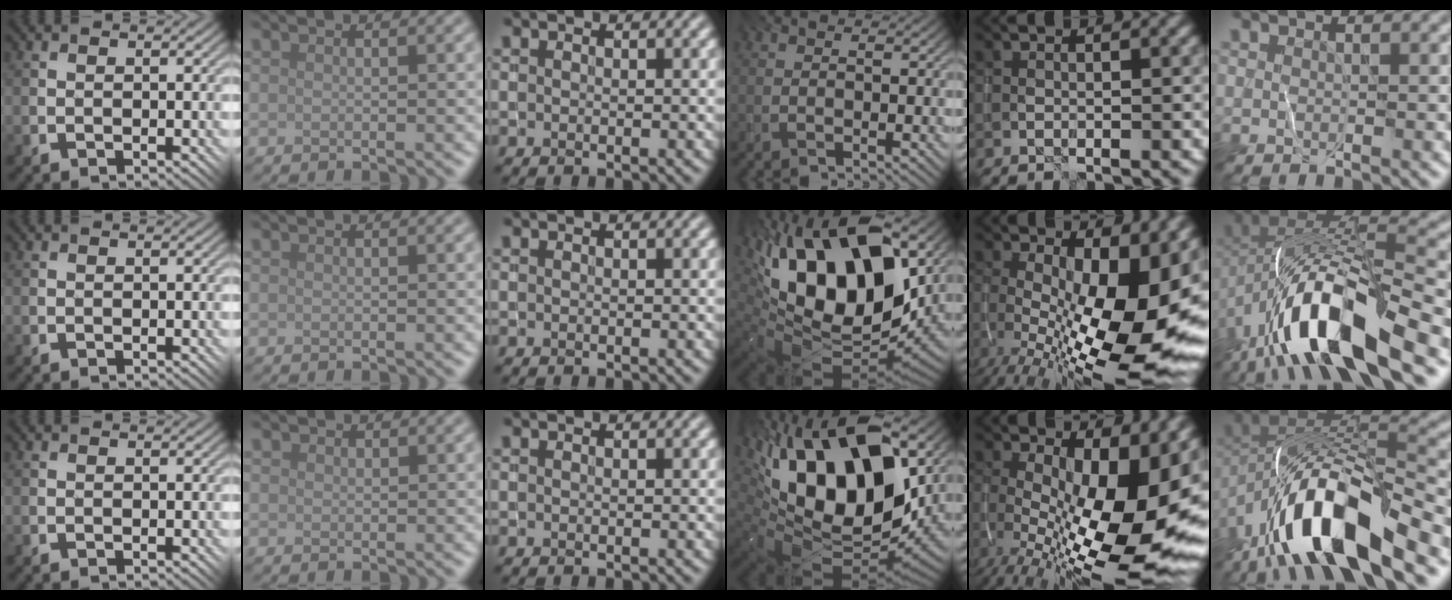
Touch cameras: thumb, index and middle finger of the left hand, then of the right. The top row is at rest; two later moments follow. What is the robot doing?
{"motion": "wrap", "object": "yarn"}